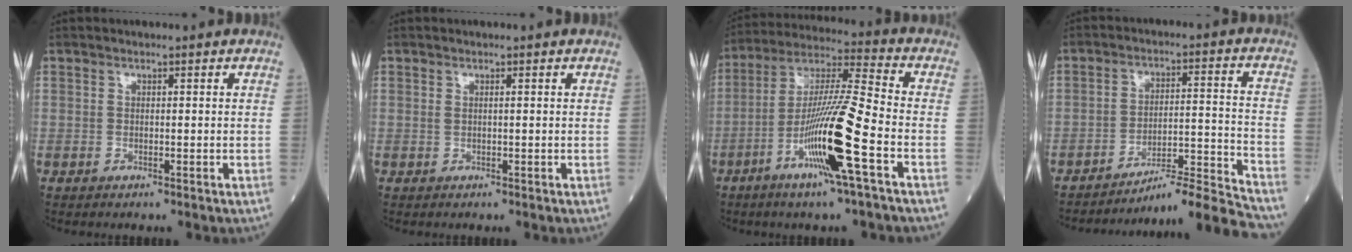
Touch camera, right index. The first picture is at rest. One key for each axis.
{"total": 0.6, "fx": 0.2, "fy": 0.0, "fz": 0.5, "tx": -0.017, "ty": 0.001, "tz": 0.004}
{"total": 14.8, "fx": -5.8, "fy": -0.5, "fz": 13.6, "tx": -0.265, "ty": -0.007, "tz": -0.112}
{"total": 13.4, "fx": -12.9, "fy": -2.6, "fz": 2.3, "tx": -0.020, "ty": 0.023, "tz": -0.205}